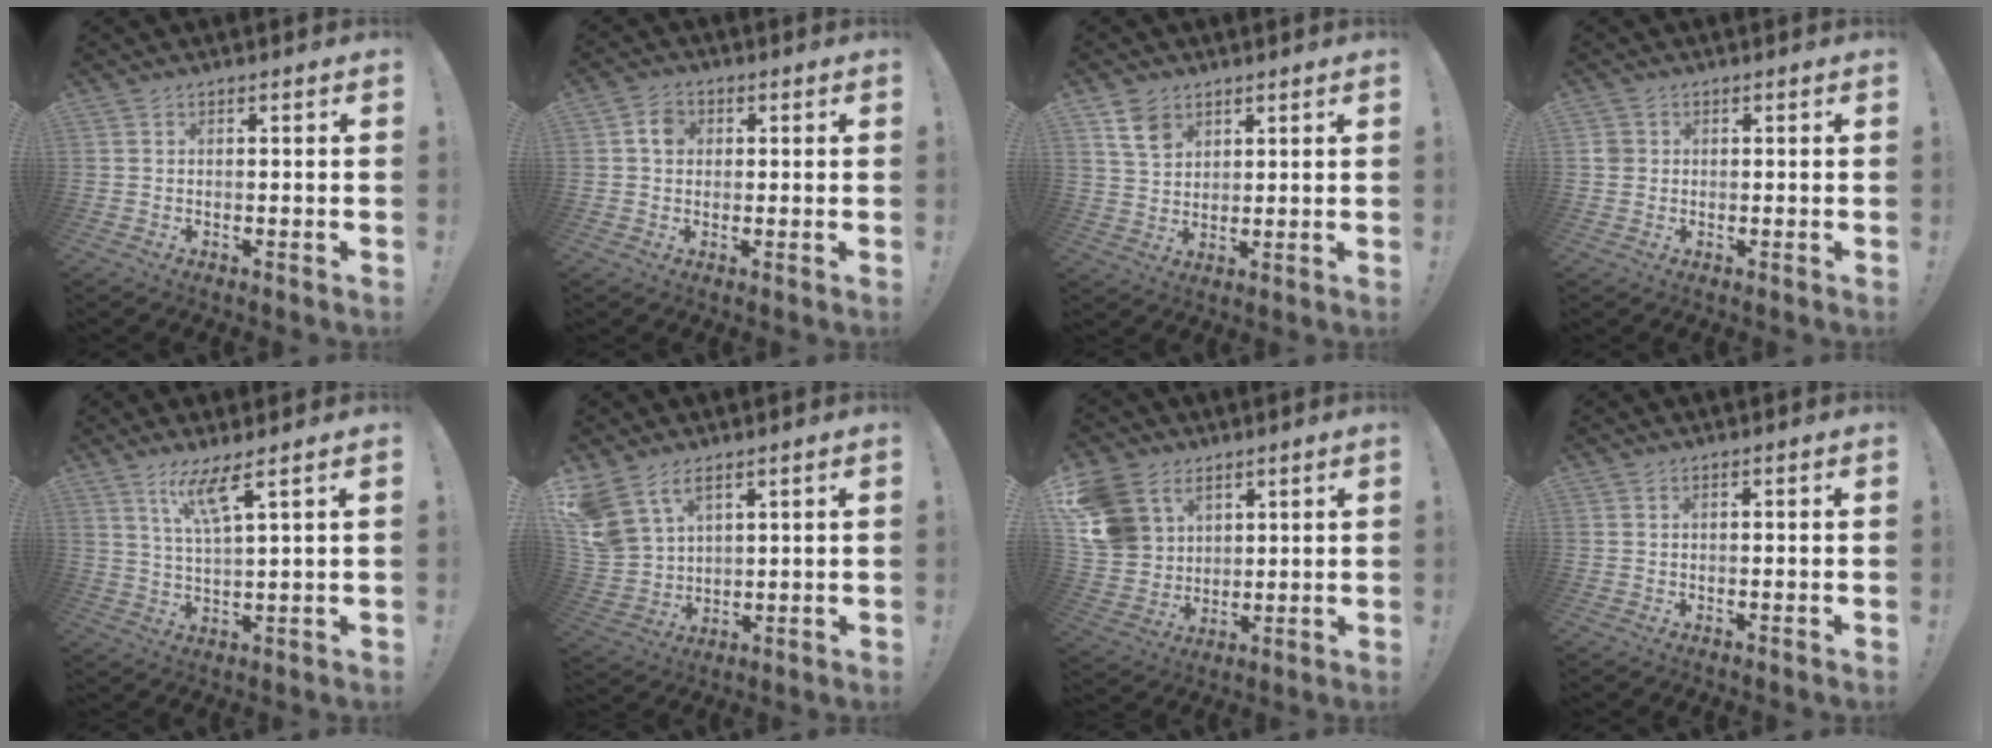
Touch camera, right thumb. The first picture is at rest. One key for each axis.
{"total": 4.5, "fx": 0.9, "fy": 3.8, "fz": 2.2, "tx": -0.025, "ty": 0.005, "tz": 0.014}
{"total": 7.8, "fx": 4.6, "fy": 5.3, "fz": 3.3, "tx": -0.049, "ty": -0.020, "tz": 0.091}
{"total": 2.3, "fx": 0.3, "fy": 2.1, "fz": 0.8, "tx": -0.007, "ty": 0.004, "tz": 0.006}
{"total": 8.6, "fx": 5.2, "fy": 0.9, "fz": 6.8, "tx": -0.124, "ty": -0.019, "tz": 0.085}
{"total": 10.3, "fx": 6.7, "fy": 6.3, "fz": 4.6, "tx": -0.099, "ty": -0.043, "tz": 0.137}
{"total": 13.8, "fx": 7.1, "fy": 10.6, "fz": 5.2, "tx": -0.109, "ty": -0.034, "tz": 0.145}
{"total": 0.0}